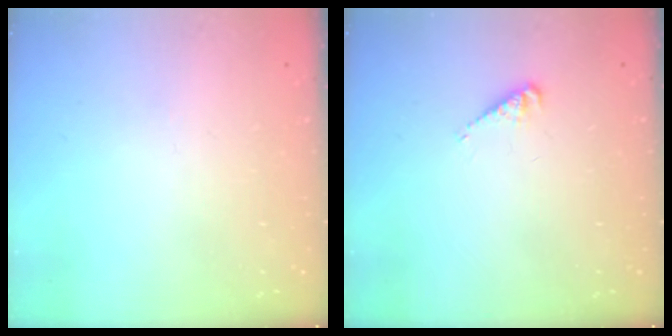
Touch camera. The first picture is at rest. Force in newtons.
{"total": 1.7, "press": 1.7, "slide": 0.4}